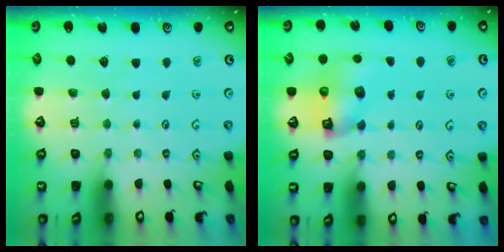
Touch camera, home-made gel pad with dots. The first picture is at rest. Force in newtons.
{"total": 7.7, "press": 7.7, "slide": 0.8}